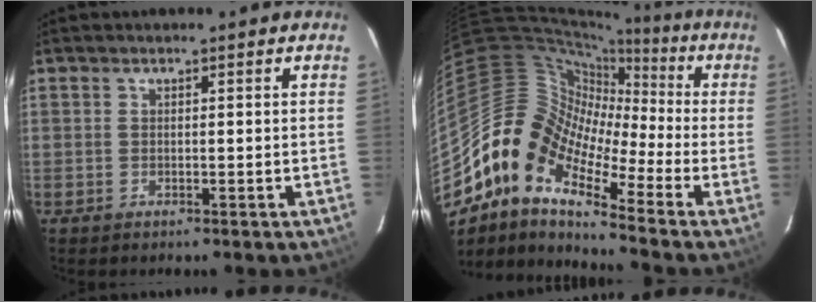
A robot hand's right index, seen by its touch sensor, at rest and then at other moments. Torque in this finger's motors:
{"motor_torque": [0.69, -0.93, 0.85, 0.18]}